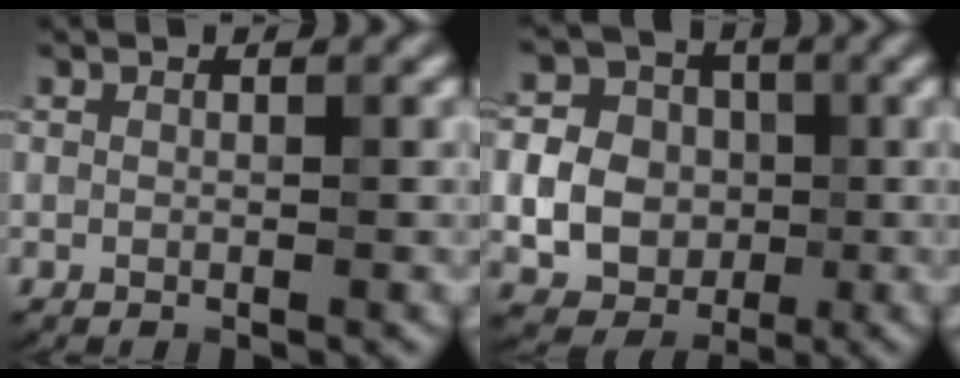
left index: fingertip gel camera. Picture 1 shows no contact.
{"total": 7.6, "force": [-0.6, 6.6, 3.7], "torque": [-0.065, 0.005, -0.024]}